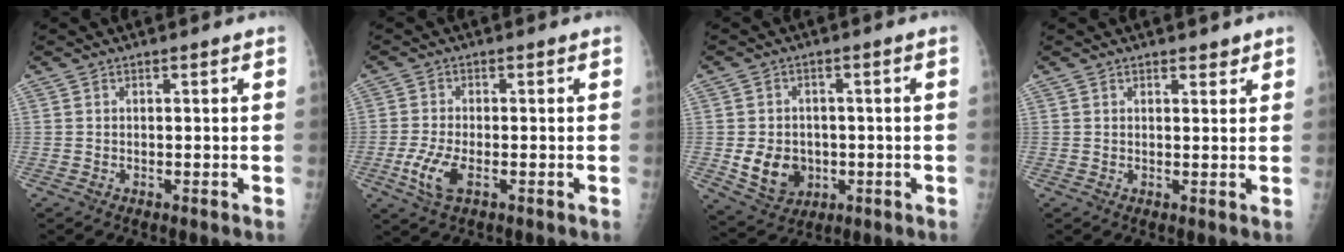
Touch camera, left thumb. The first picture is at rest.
{"total": 5.8, "force": [-2.0, 2.5, 4.8], "torque": [-0.113, -0.002, -0.036]}
{"total": 8.5, "force": [-1.3, 7.0, 4.6], "torque": [-0.050, -0.001, -0.008]}
{"total": 1.8, "force": [1.4, 0.9, 0.6], "torque": [0.003, -0.009, 0.017]}